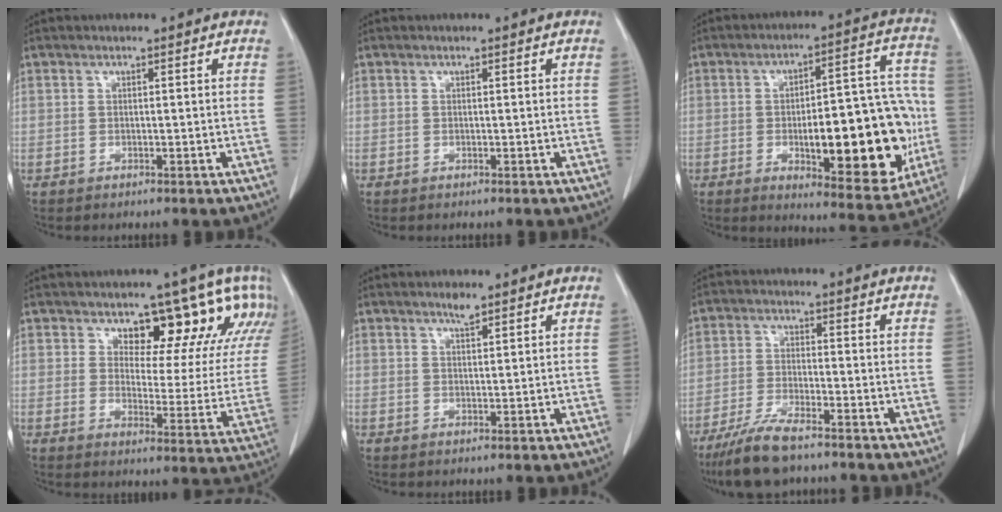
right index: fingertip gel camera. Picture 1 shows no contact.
{"total": 0.0}
{"total": 22.0, "force": [-4.2, 6.9, 20.5], "torque": [-0.228, 0.025, -0.038]}
{"total": 15.4, "force": [11.6, 7.1, 7.2], "torque": [-0.053, -0.012, 0.118]}
{"total": 1.7, "force": [1.4, 0.3, 0.9], "torque": [-0.021, 0.000, 0.027]}
{"total": 8.4, "force": [-6.5, 1.4, 5.1], "torque": [-0.102, -0.022, -0.119]}